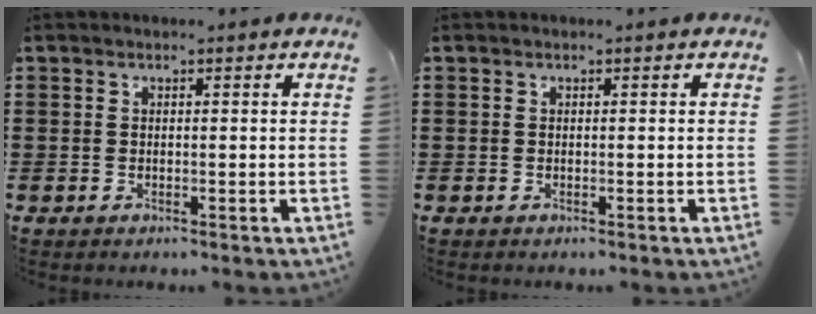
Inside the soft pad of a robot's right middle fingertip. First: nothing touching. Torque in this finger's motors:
{"motor_torque": [0.00, 0.00, 0.00, -0.01]}